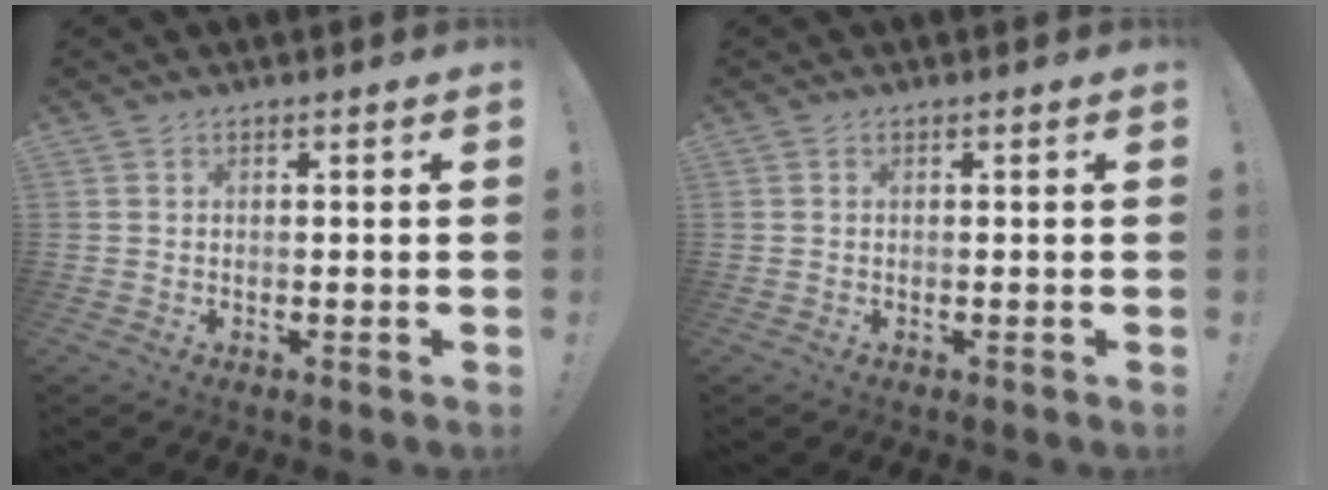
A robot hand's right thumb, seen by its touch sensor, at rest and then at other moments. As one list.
[{"total": 0.0}]